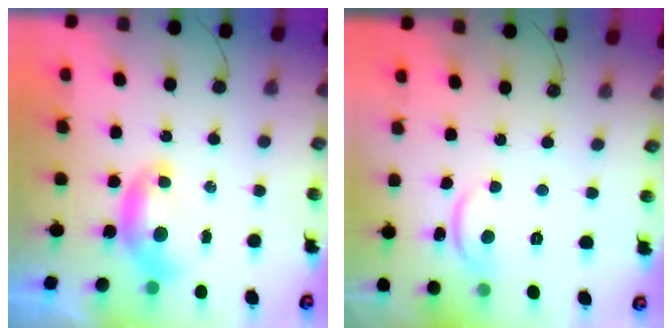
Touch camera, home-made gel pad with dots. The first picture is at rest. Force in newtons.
{"total": 2.0, "press": 2.0, "slide": 0.2}